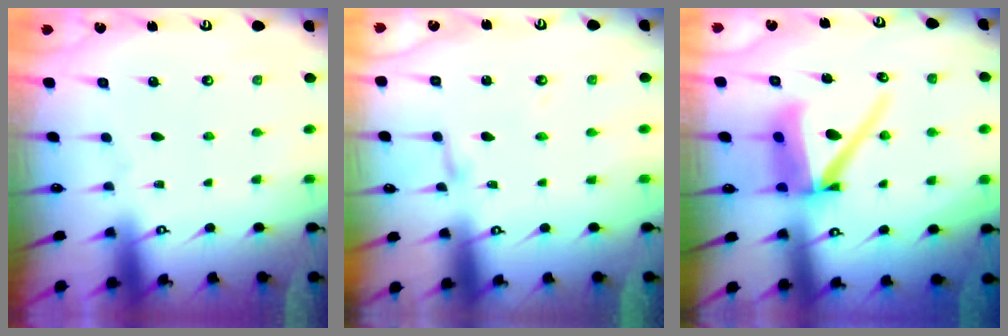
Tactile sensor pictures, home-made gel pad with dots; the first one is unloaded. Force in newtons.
{"total": 2.7, "press": 2.7, "slide": 0.2}
{"total": 11.9, "press": 11.8, "slide": 1.5}